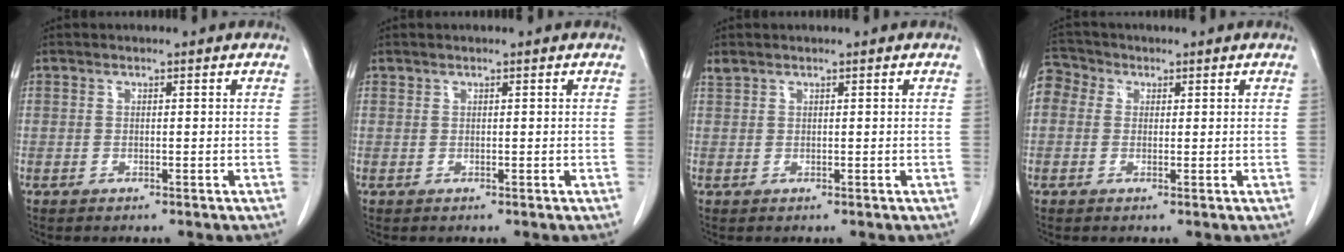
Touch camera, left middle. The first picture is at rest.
{"total": 0.0}
{"total": 0.7, "force": [0.7, 0.1, 0.1], "torque": [-0.010, 0.007, 0.019]}
{"total": 6.5, "force": [2.1, 5.6, 2.7], "torque": [-0.069, 0.032, 0.036]}